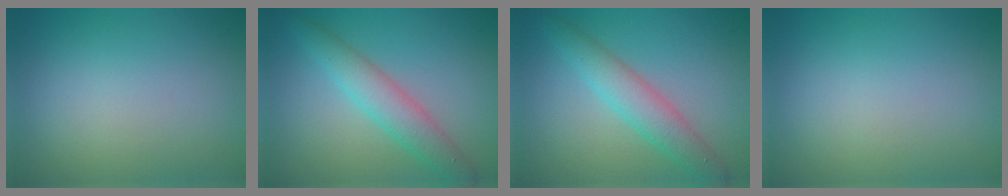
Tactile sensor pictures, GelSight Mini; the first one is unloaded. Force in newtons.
{"total": 3.7, "press": 3.7, "slide": 0.1}
{"total": 3.7, "press": 3.7, "slide": 0.1}
{"total": 0.0}